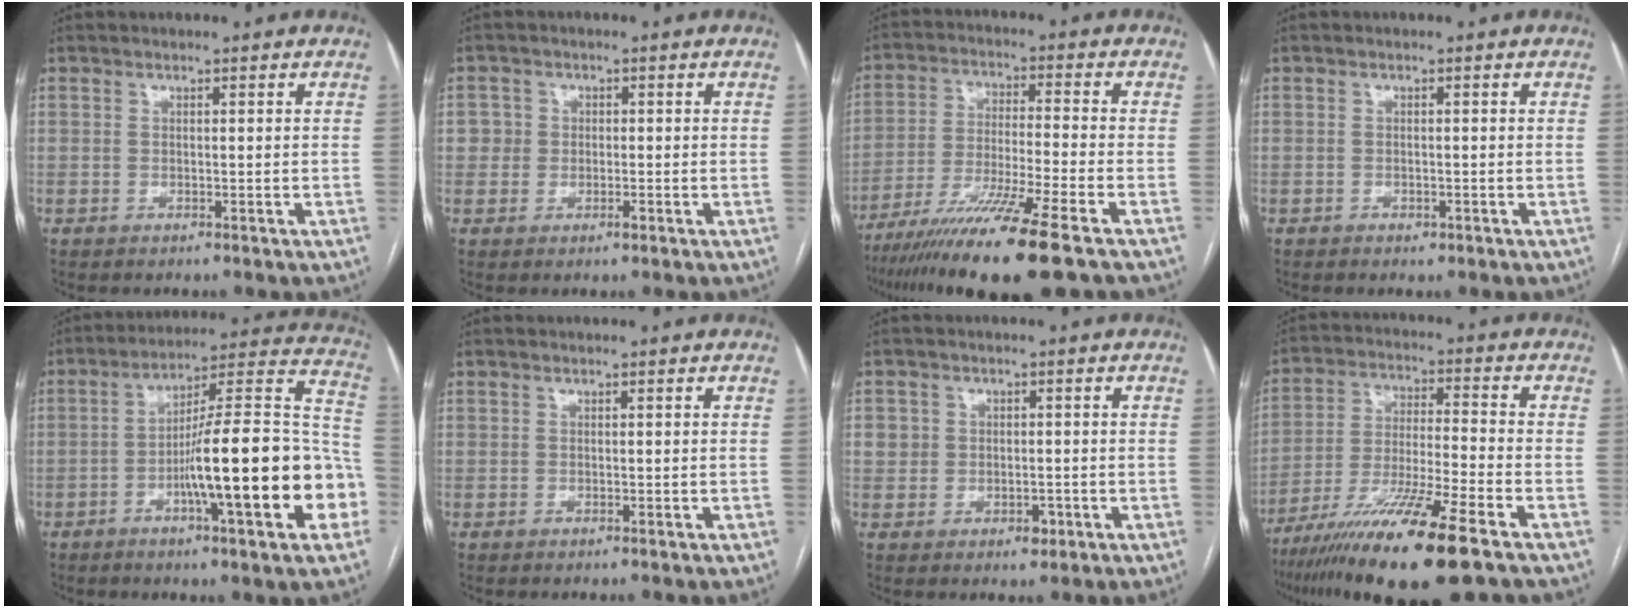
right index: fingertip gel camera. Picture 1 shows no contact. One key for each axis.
{"total": 2.8, "fx": -0.1, "fy": 2.7, "fz": 0.7, "tx": 0.001, "ty": 0.006, "tz": -0.005}
{"total": 15.4, "fx": -10.9, "fy": -1.0, "fz": 10.9, "tx": -0.199, "ty": -0.045, "tz": -0.186}
{"total": 1.0, "fx": -0.6, "fy": 0.6, "fz": 0.5, "tx": -0.010, "ty": 0.001, "tz": -0.005}
{"total": 23.0, "fx": -6.3, "fy": 2.6, "fz": 21.9, "tx": -0.248, "ty": 0.024, "tz": -0.090}
{"total": 0.0}
{"total": 4.0, "fx": -0.6, "fy": 3.5, "fz": 1.8, "tx": -0.016, "ty": 0.008, "tz": 0.001}
{"total": 16.9, "fx": -11.0, "fy": 0.4, "fz": 12.9, "tx": -0.236, "ty": -0.043, "tz": -0.195}